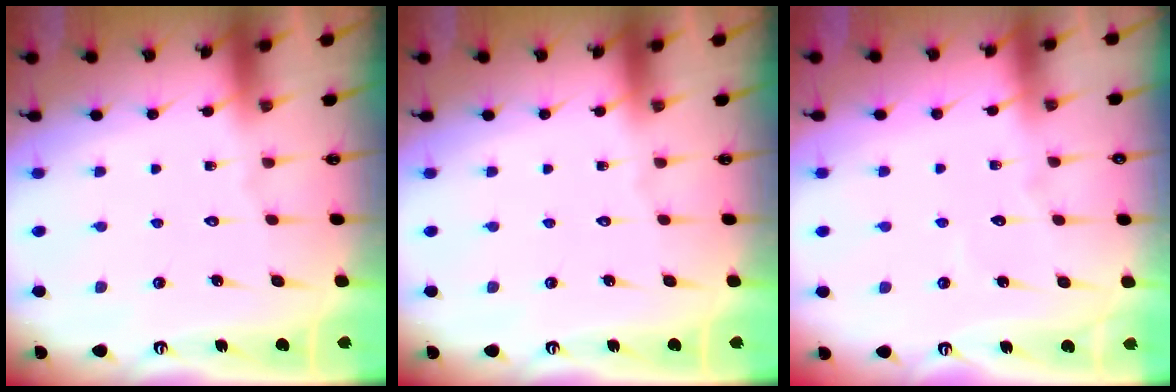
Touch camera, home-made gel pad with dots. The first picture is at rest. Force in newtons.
{"total": 0.0}
{"total": 2.5, "press": 2.5, "slide": 0.2}